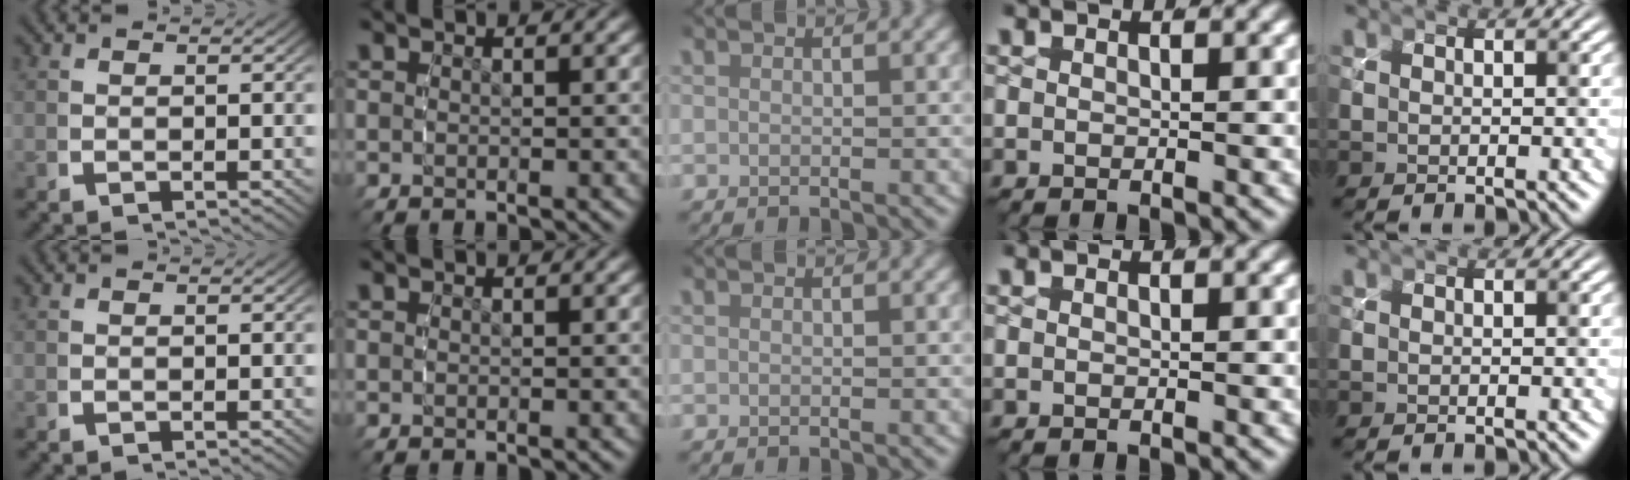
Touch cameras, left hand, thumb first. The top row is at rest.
{}